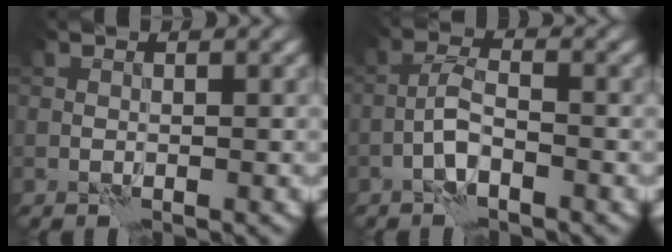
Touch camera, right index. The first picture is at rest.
{"total": 2.5, "force": [-1.4, 0.6, 1.9], "torque": [-0.041, 0.009, -0.035]}